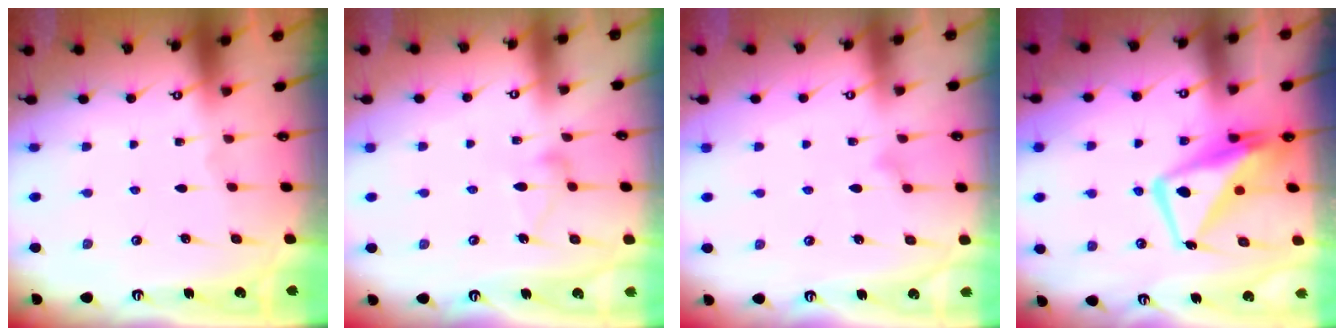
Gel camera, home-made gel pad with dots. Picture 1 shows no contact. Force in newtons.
{"total": 9.8, "press": 9.8, "slide": 0.2}
{"total": 8.6, "press": 8.6, "slide": 0.3}
{"total": 12.9, "press": 12.8, "slide": 1.4}